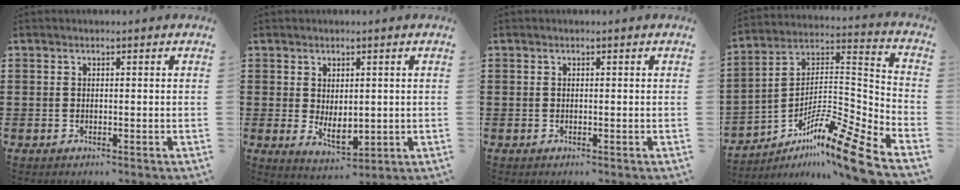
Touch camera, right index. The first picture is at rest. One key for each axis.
{"total": 3.9, "fx": 0.4, "fy": 2.2, "fz": 3.3, "tx": -0.055, "ty": 0.000, "tz": 0.007}
{"total": 0.0}
{"total": 11.9, "fx": -9.1, "fy": 0.5, "fz": 7.7, "tx": -0.127, "ty": 0.004, "tz": -0.178}